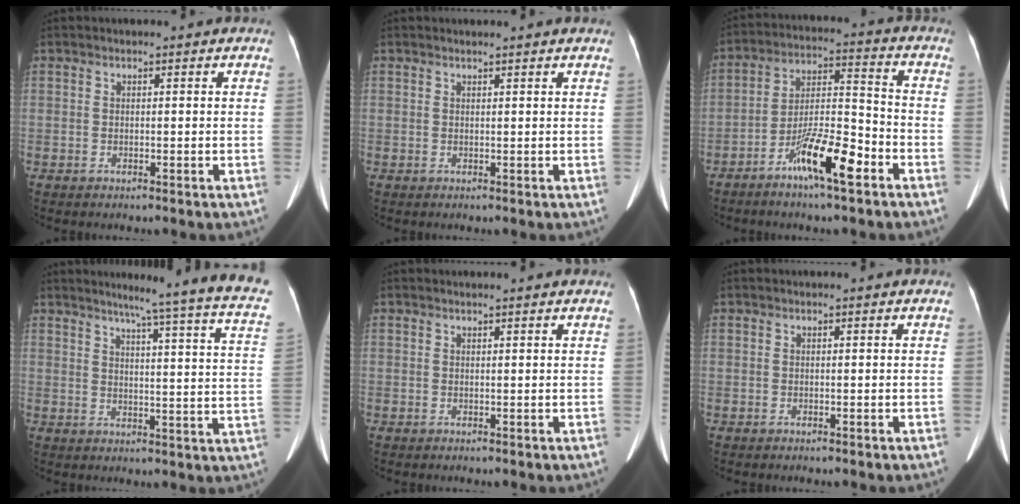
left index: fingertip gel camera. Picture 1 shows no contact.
{"total": 2.0, "force": [1.9, 0.2, 0.4], "torque": [-0.013, 0.015, 0.022]}
{"total": 10.3, "force": [-6.1, 1.3, 8.2], "torque": [-0.155, 0.000, -0.111]}
{"total": 20.4, "force": [16.9, -0.8, 11.4], "torque": [-0.152, -0.054, 0.189]}
{"total": 1.5, "force": [1.4, 0.2, 0.3], "torque": [-0.013, 0.016, 0.017]}
{"total": 0.0}